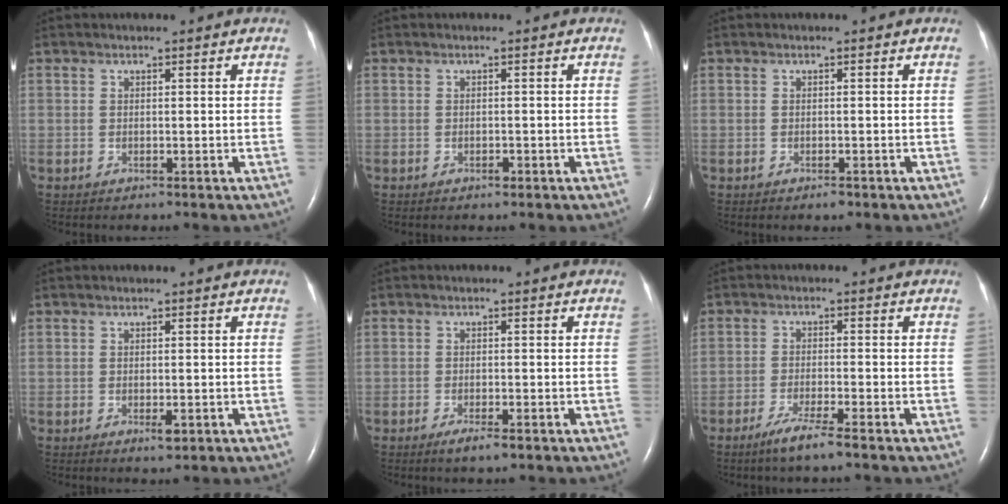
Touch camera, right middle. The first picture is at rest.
{"total": 0.7, "force": [-0.4, 0.3, 0.4], "torque": [-0.008, 0.000, -0.004]}
{"total": 0.8, "force": [-0.6, 0.3, 0.5], "torque": [-0.010, -0.001, -0.005]}
{"total": 1.4, "force": [-0.6, 0.5, 1.2], "torque": [-0.020, -0.003, -0.006]}
{"total": 2.5, "force": [-1.6, 0.4, 1.9], "torque": [-0.038, -0.004, -0.027]}
{"total": 4.5, "force": [-3.2, -0.3, 3.2], "torque": [-0.070, -0.012, -0.063]}